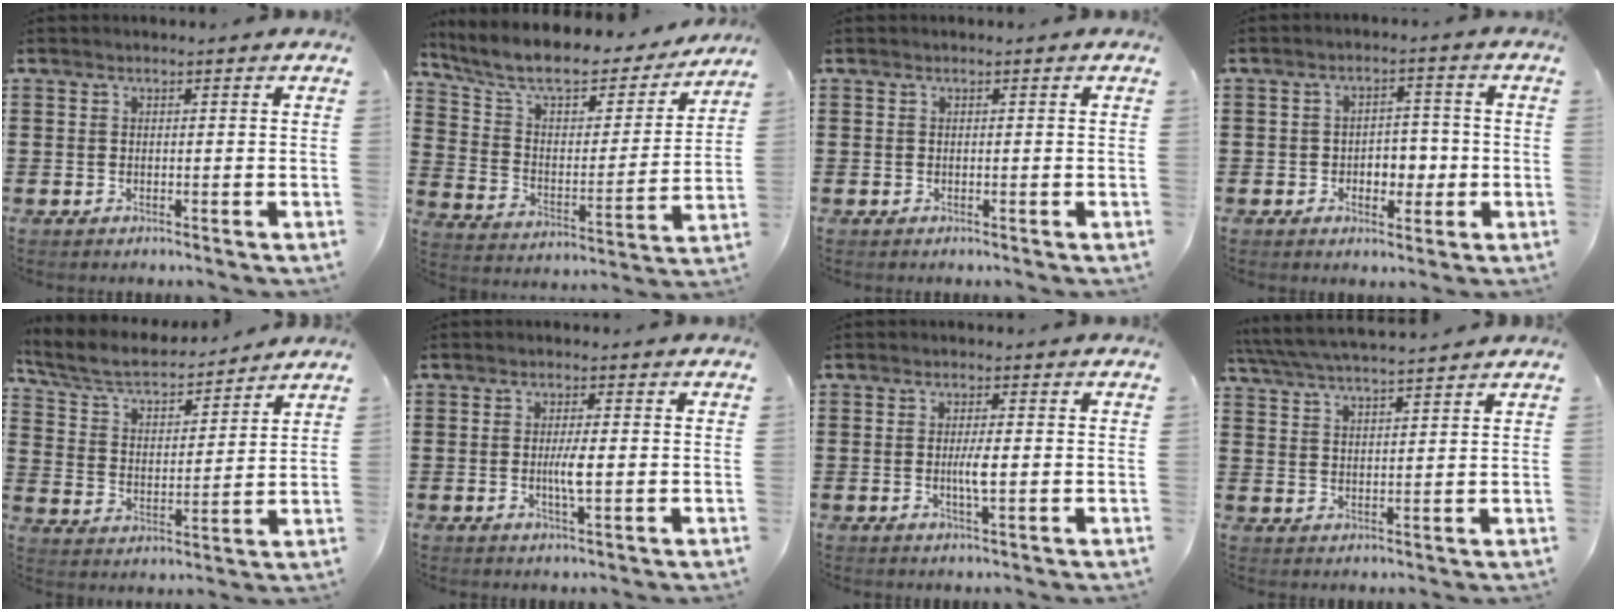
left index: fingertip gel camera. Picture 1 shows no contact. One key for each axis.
{"total": 9.0, "fx": 7.6, "fy": 2.2, "fz": 4.3, "tx": -0.116, "ty": -0.045, "tz": 0.129}
{"total": 0.0}
{"total": 4.4, "fx": -1.1, "fy": 3.1, "fz": 3.0, "tx": -0.054, "ty": 0.005, "tz": -0.026}
{"total": 5.8, "fx": 5.1, "fy": 1.3, "fz": 2.5, "tx": -0.071, "ty": -0.030, "tz": 0.083}
{"total": 3.5, "fx": -0.2, "fy": 0.4, "fz": 3.5, "tx": -0.062, "ty": -0.003, "tz": -0.005}
{"total": 3.3, "fx": -0.2, "fy": 0.4, "fz": 3.3, "tx": -0.059, "ty": -0.003, "tz": -0.006}
{"total": 4.5, "fx": 4.3, "fy": 0.0, "fz": 1.4, "tx": -0.043, "ty": -0.020, "tz": 0.075}